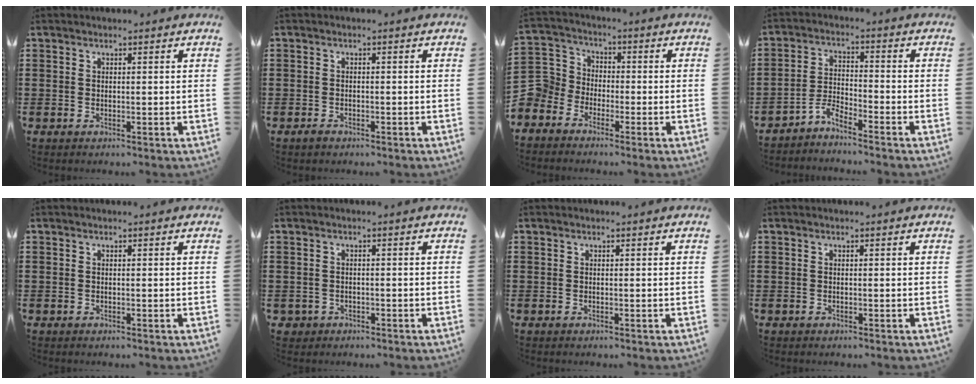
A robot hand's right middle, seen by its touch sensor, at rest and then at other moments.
{"total": 1.0, "force": [-0.8, 0.5, 0.3], "torque": [-0.009, 0.000, -0.017]}
{"total": 6.1, "force": [-3.2, 5.2, 0.7], "torque": [-0.063, 0.008, -0.075]}
{"total": 3.9, "force": [-3.8, 0.2, 0.8], "torque": [-0.026, 0.004, -0.081]}
{"total": 0.0}
{"total": 1.4, "force": [-1.0, 1.0, 0.0], "torque": [-0.006, 0.001, -0.023]}
{"total": 0.0}
{"total": 0.0}